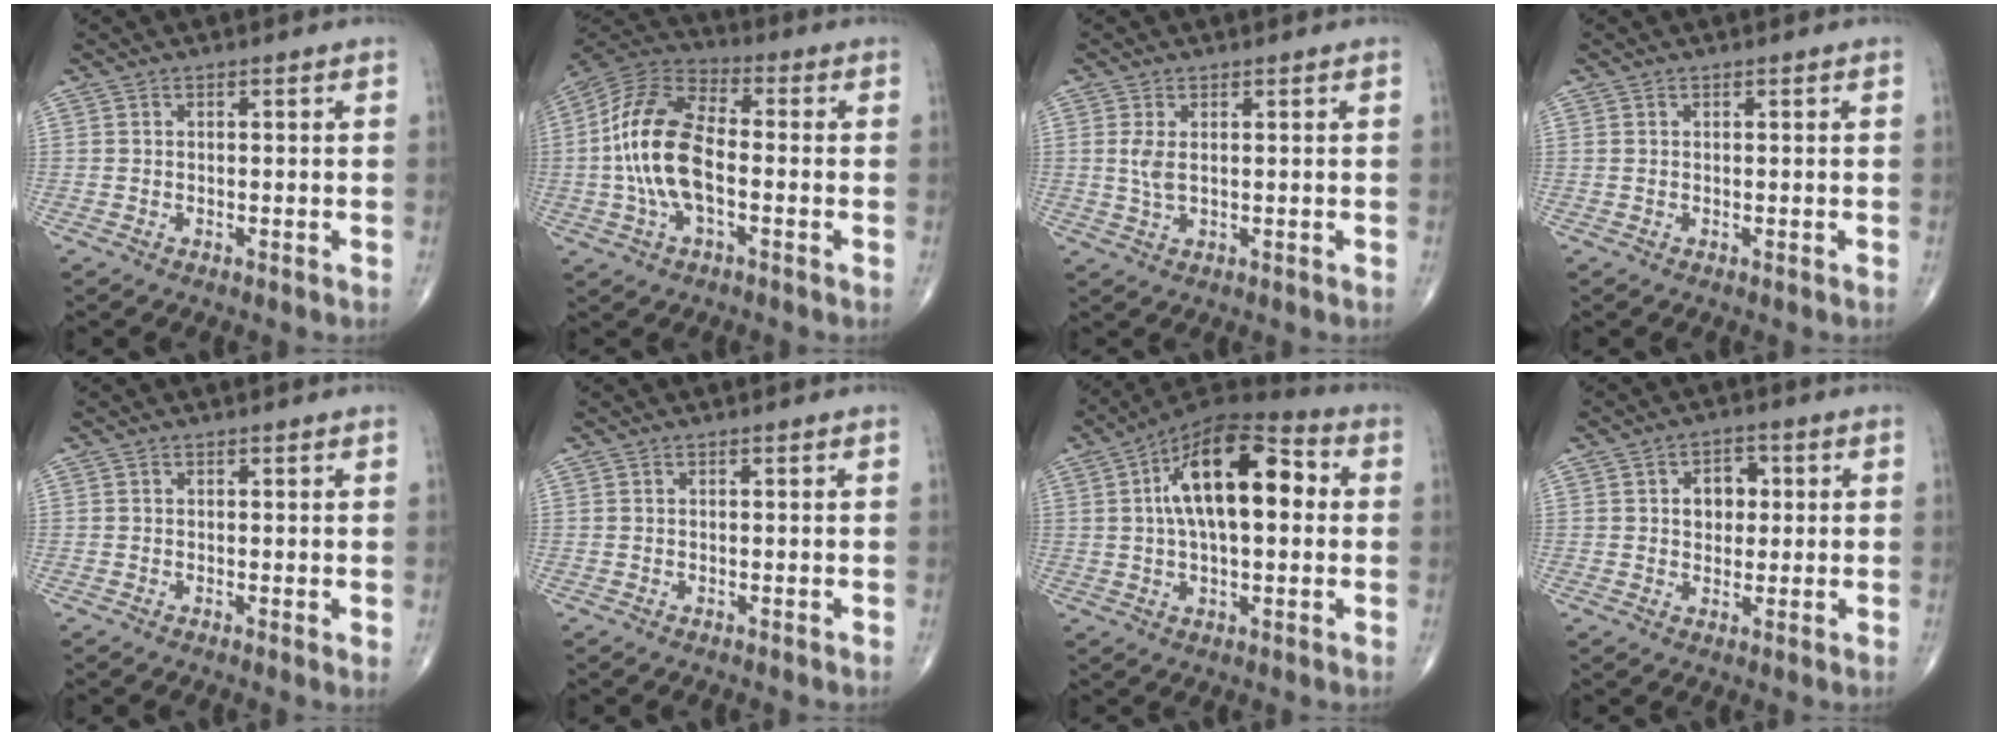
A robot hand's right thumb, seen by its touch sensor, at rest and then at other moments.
{"total": 15.5, "force": [-1.5, 7.6, 13.4], "torque": [-0.275, 0.031, -0.037]}
{"total": 2.9, "force": [0.6, 1.1, 2.6], "torque": [-0.061, -0.002, 0.017]}
{"total": 0.0}
{"total": 1.0, "force": [0.2, 0.3, 1.0], "torque": [-0.015, -0.004, 0.000]}
{"total": 0.0}
{"total": 18.9, "force": [3.4, 8.8, 16.3], "torque": [-0.253, 0.028, 0.045]}
{"total": 5.5, "force": [1.0, 4.1, 3.5], "torque": [-0.023, 0.004, 0.012]}